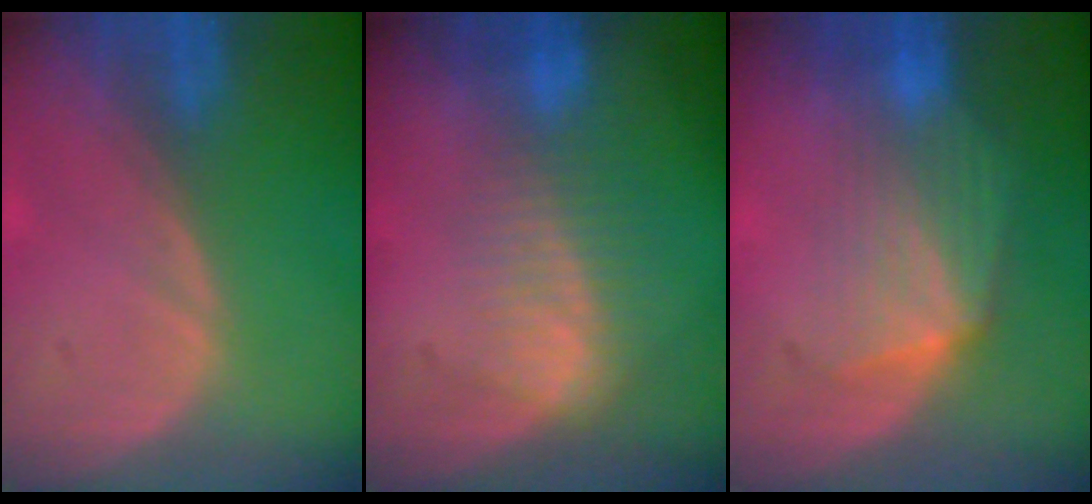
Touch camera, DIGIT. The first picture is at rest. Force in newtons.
{"total": 7.1, "press": 6.1, "slide": 3.7}
{"total": 7.3, "press": 6.9, "slide": 2.6}